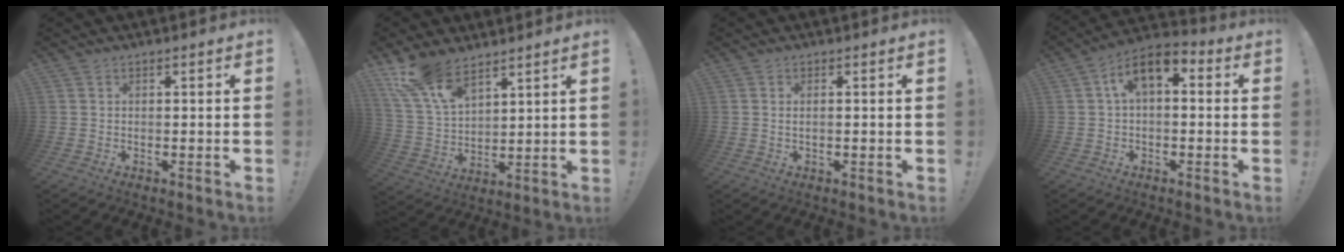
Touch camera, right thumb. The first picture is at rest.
{"total": 13.1, "force": [9.8, 5.9, 6.5], "torque": [-0.132, -0.052, 0.188]}
{"total": 1.1, "force": [0.4, 0.2, 1.0], "torque": [-0.013, -0.002, 0.006]}
{"total": 8.3, "force": [2.4, 4.3, 6.7], "torque": [-0.117, 0.003, 0.048]}